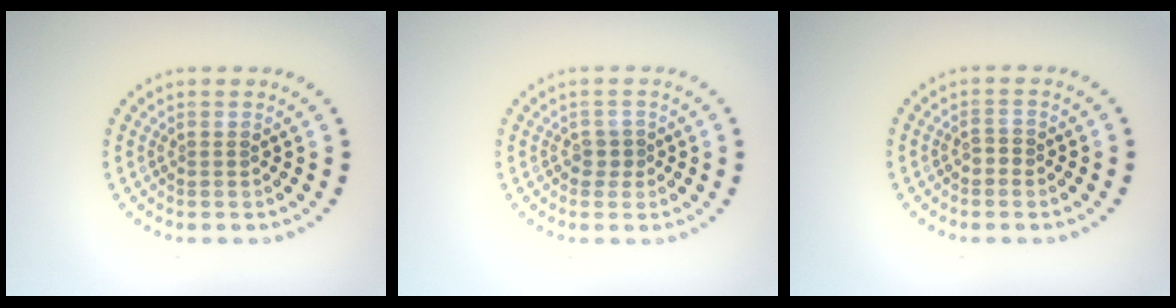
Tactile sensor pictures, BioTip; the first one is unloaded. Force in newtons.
{"total": 0.9, "press": 0.7, "slide": 0.6}
{"total": 1.0, "press": 1.0, "slide": 0.4}